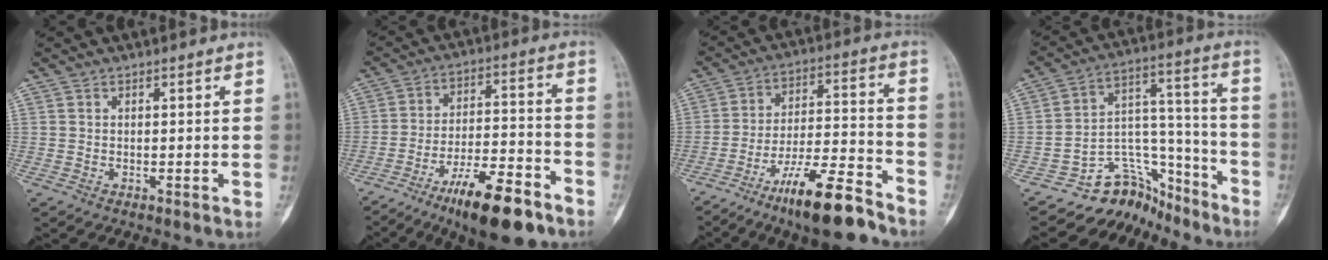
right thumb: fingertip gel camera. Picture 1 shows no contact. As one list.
[{"total": 15.8, "force": [-10.3, 4.7, 11.1], "torque": [-0.172, 0.073, -0.168]}, {"total": 15.2, "force": [-11.0, 3.1, 9.9], "torque": [-0.167, 0.080, -0.186]}, {"total": 14.8, "force": [-12.1, 8.5, 1.8], "torque": [0.009, 0.156, -0.197]}]